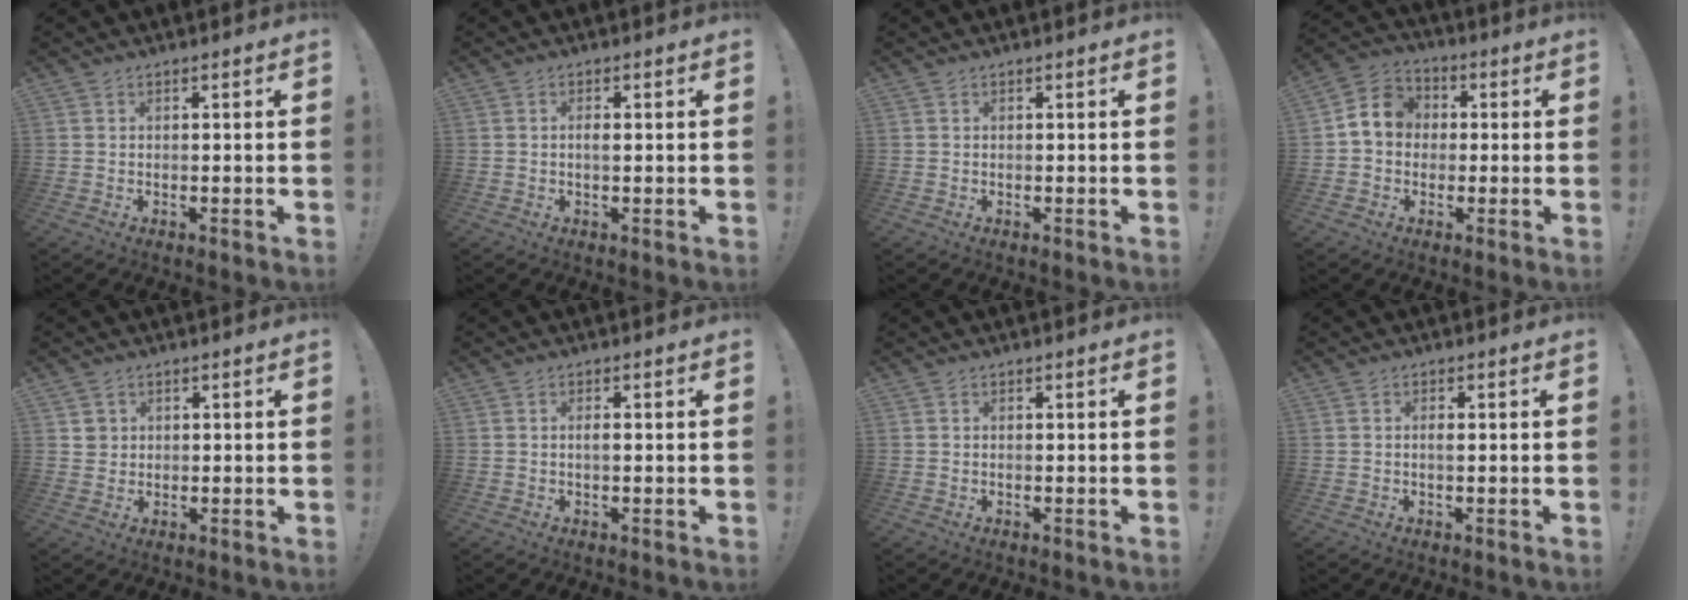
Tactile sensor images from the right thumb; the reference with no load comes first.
{"total": 1.5, "force": [-0.2, 0.5, 1.4], "torque": [-0.021, 0.001, -0.005]}
{"total": 0.0}
{"total": 9.5, "force": [0.6, 8.5, 4.2], "torque": [-0.052, 0.019, 0.018]}
{"total": 2.8, "force": [1.4, 2.4, 0.3], "torque": [0.005, -0.006, 0.024]}
{"total": 1.4, "force": [-0.2, 0.4, 1.3], "torque": [-0.020, -0.001, -0.005]}
{"total": 0.0}
{"total": 1.2, "force": [-0.1, 0.4, 1.2], "torque": [-0.016, 0.001, -0.005]}